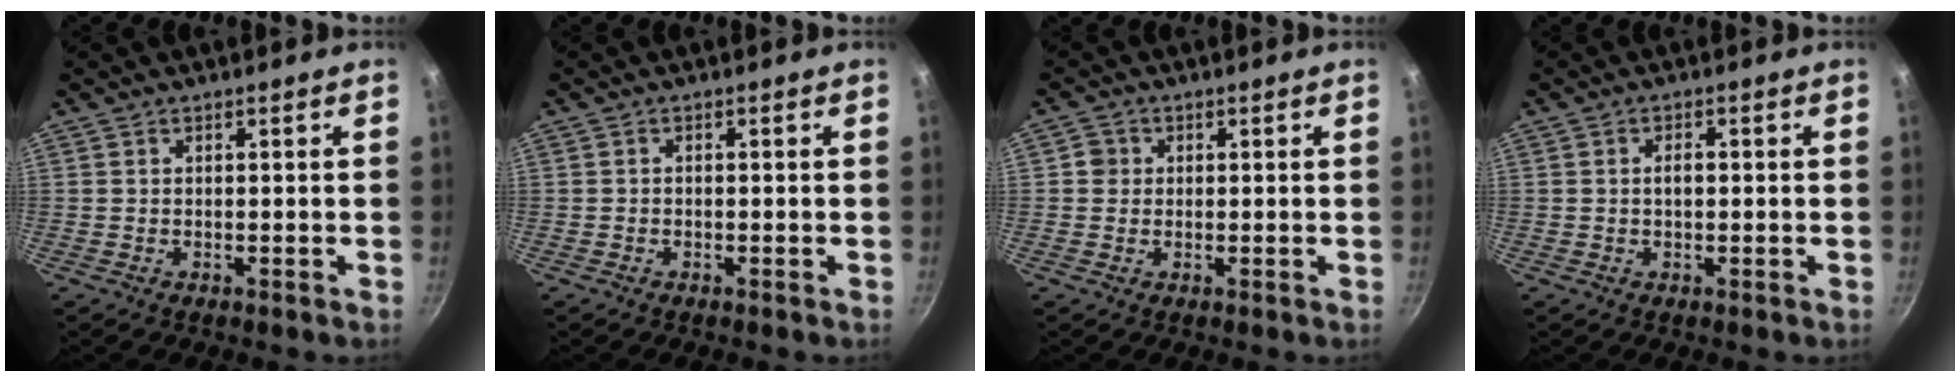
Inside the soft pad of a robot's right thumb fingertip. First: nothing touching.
{"total": 0.0}
{"total": 2.4, "force": [0.2, 2.3, 0.6], "torque": [0.003, 0.004, 0.001]}
{"total": 1.9, "force": [0.0, 1.1, 1.6], "torque": [-0.026, 0.005, -0.001]}